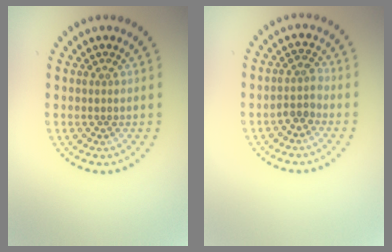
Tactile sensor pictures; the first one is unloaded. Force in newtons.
{"total": 1.8, "press": 1.5, "slide": 1.0}